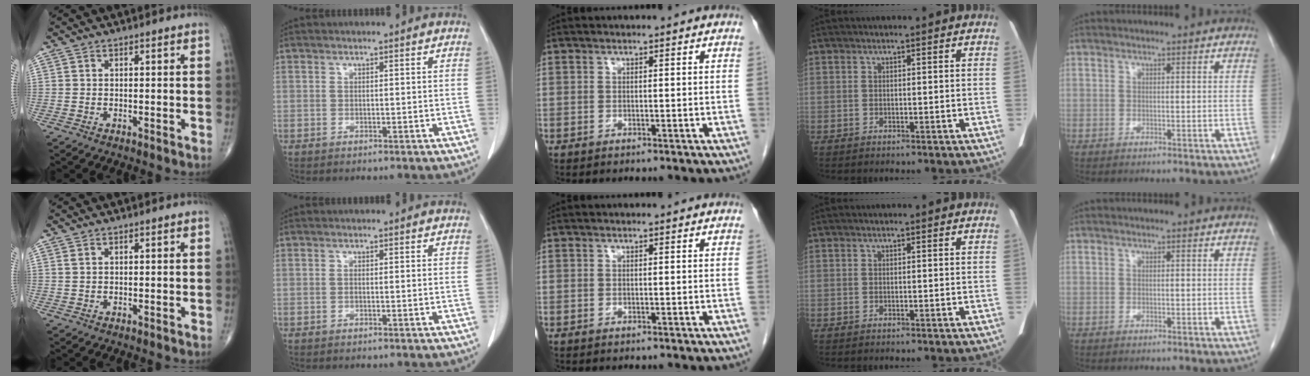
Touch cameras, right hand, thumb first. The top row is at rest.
{"thumb": {"total": 0.7, "force": [0.4, 0.3, 0.4], "torque": [-0.009, 0.005, 0.012]}, "index": {"total": 0.7, "force": [-0.1, 0.1, 0.7], "torque": [-0.013, 0.000, 0.000]}}